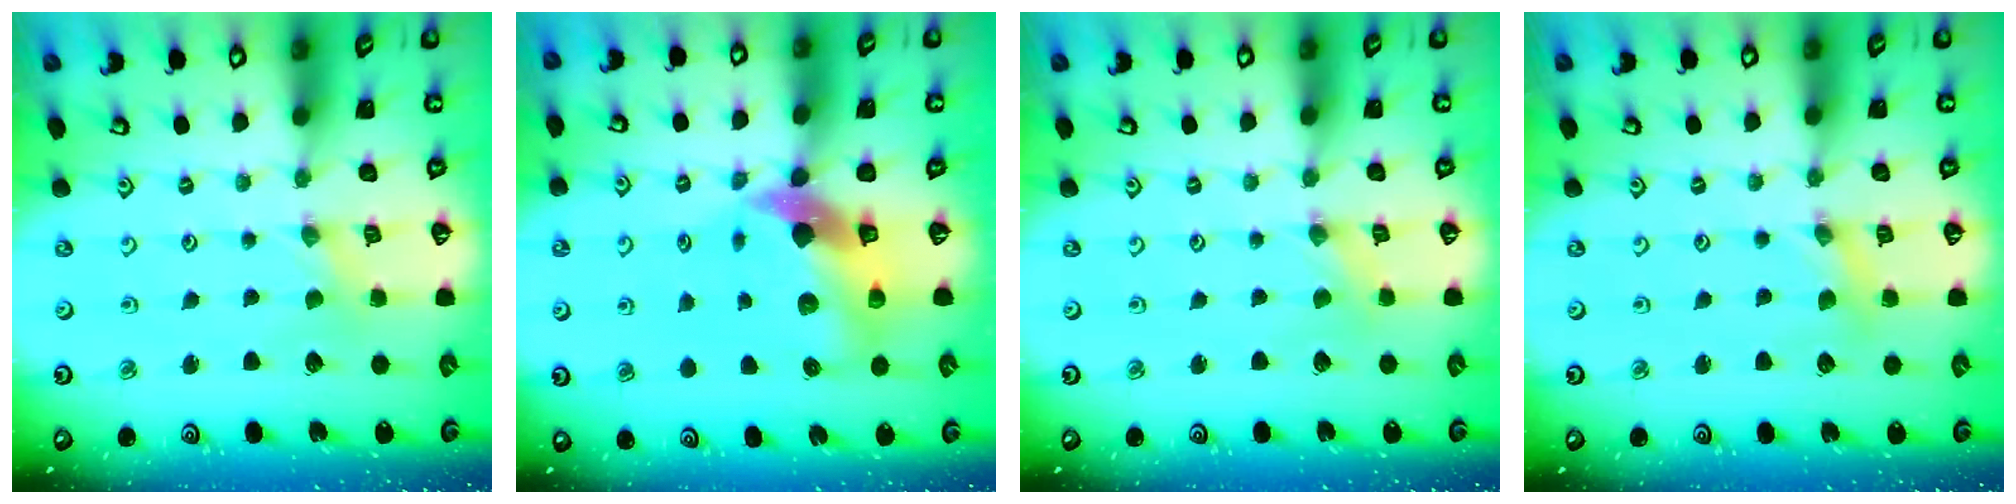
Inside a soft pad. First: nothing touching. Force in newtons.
{"total": 10.9, "press": 10.8, "slide": 1.4}
{"total": 0.0}
{"total": 2.5, "press": 2.4, "slide": 0.3}